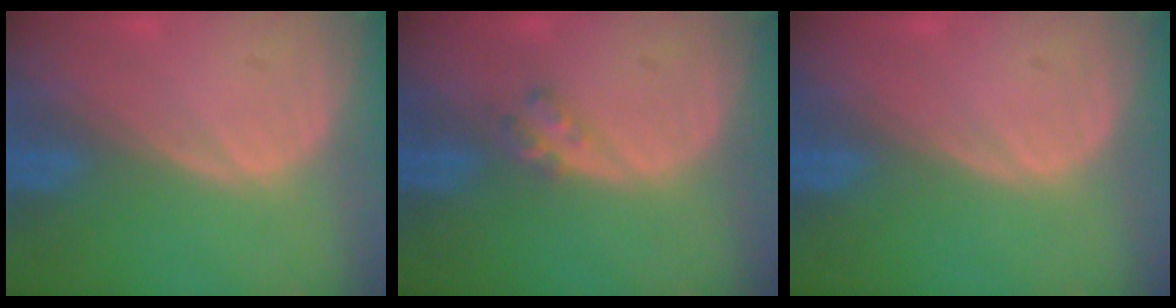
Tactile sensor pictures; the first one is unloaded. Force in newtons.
{"total": 2.0, "press": 2.0, "slide": 0.2}
{"total": 0.0}